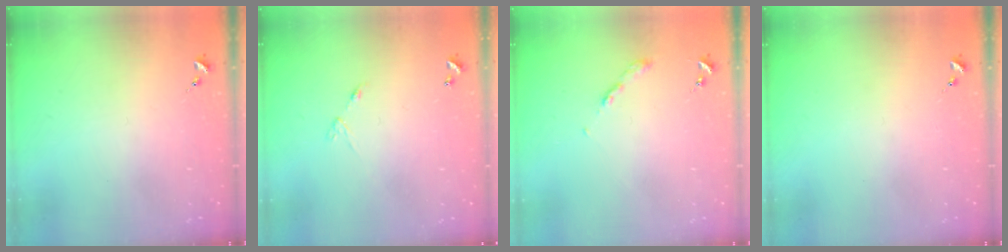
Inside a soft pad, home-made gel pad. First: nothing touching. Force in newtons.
{"total": 5.9, "press": 5.9, "slide": 0.4}
{"total": 2.7, "press": 2.6, "slide": 0.3}
{"total": 0.0}